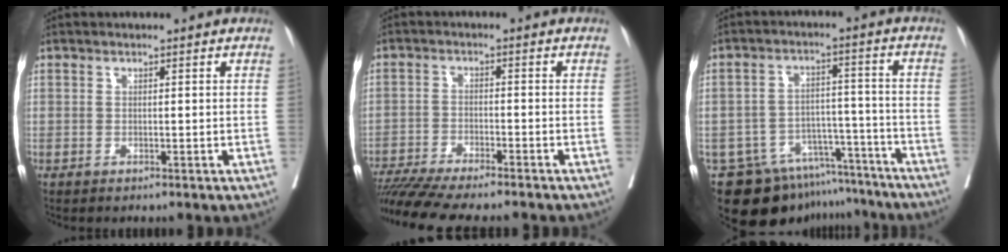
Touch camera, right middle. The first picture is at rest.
{"total": 15.2, "force": [-13.3, 1.2, 7.2], "torque": [-0.119, -0.024, -0.206]}
{"total": 14.5, "force": [-12.2, 7.2, 3.3], "torque": [-0.049, 0.036, -0.170]}